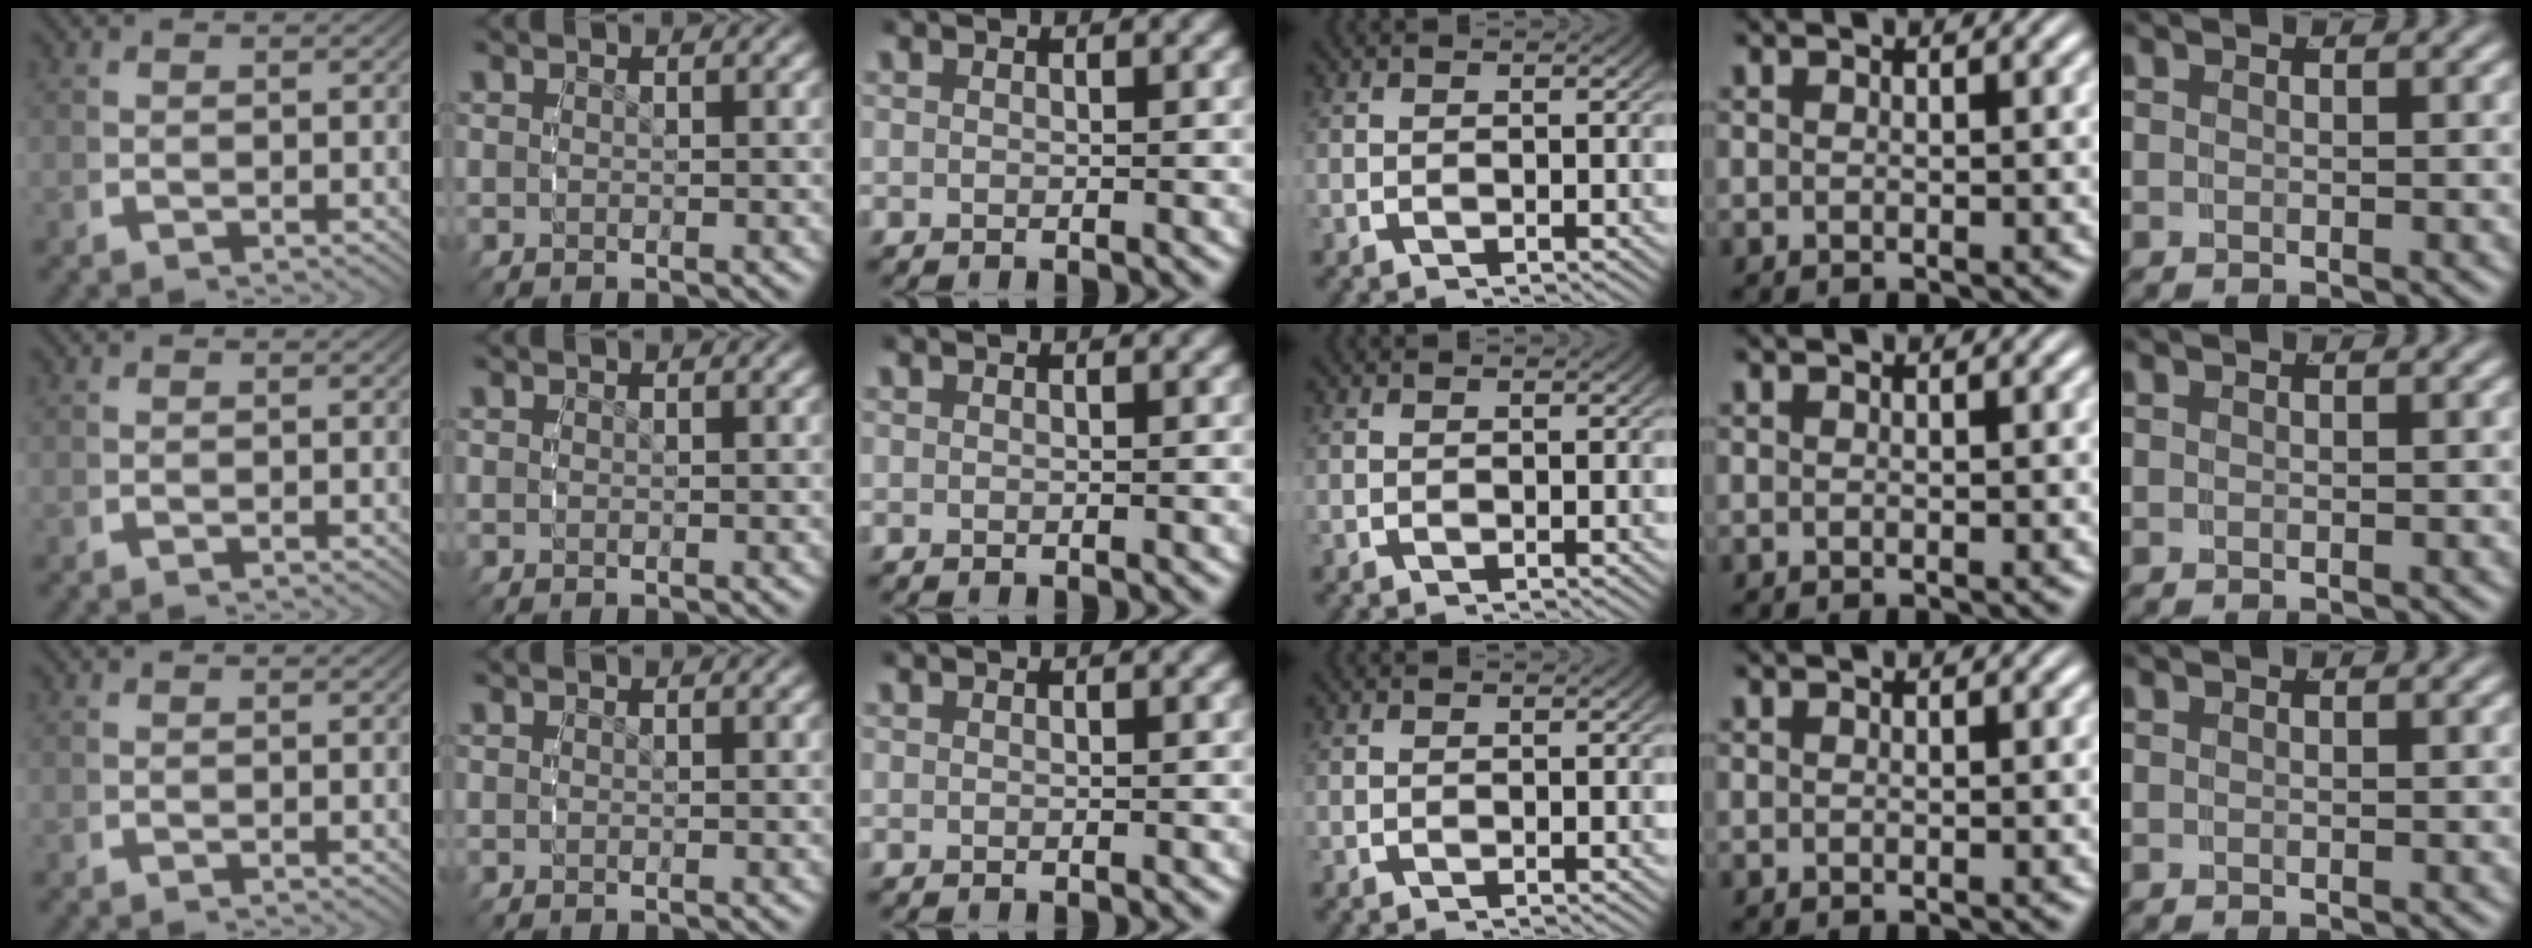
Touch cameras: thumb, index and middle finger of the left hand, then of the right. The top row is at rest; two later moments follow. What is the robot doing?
{"motion": "reach", "object": "photo album"}